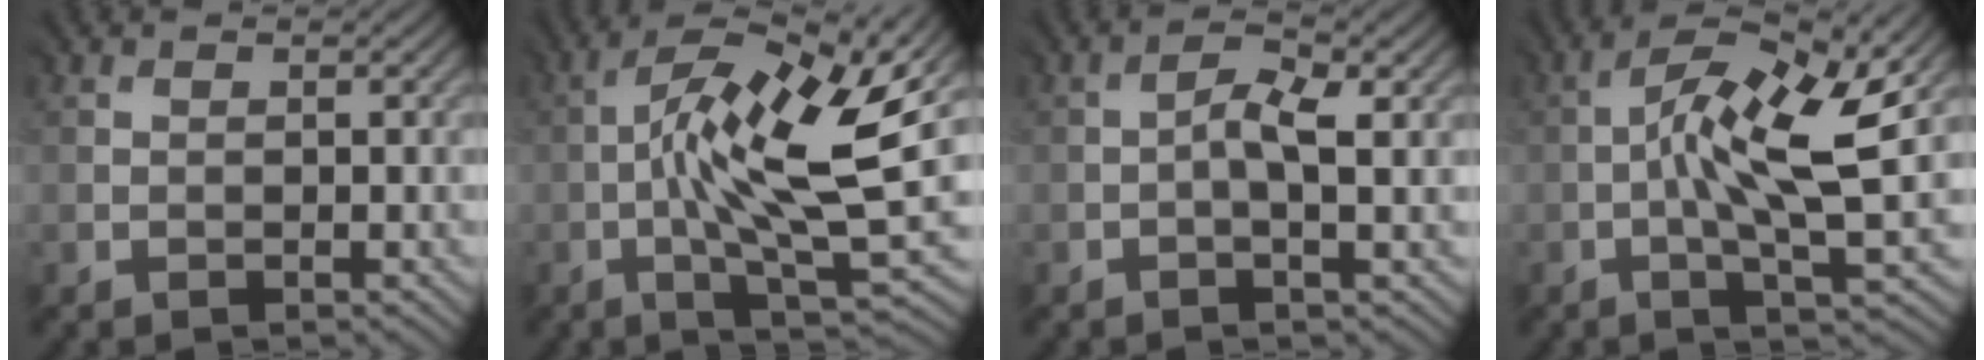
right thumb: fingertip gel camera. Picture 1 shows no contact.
{"total": 14.7, "force": [0.4, 4.4, 14.1], "torque": [-0.244, 0.003, 0.016]}
{"total": 2.9, "force": [-0.3, 0.8, 2.8], "torque": [-0.057, 0.000, -0.006]}
{"total": 11.3, "force": [0.1, 3.2, 10.8], "torque": [-0.202, -0.002, 0.007]}